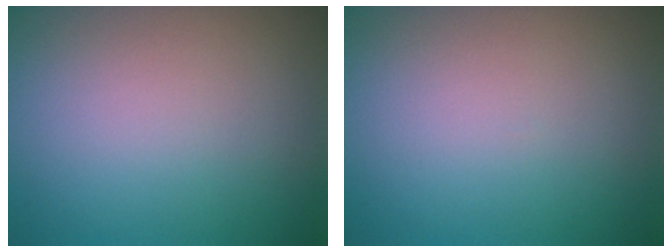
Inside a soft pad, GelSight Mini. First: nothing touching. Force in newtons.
{"total": 0.0}